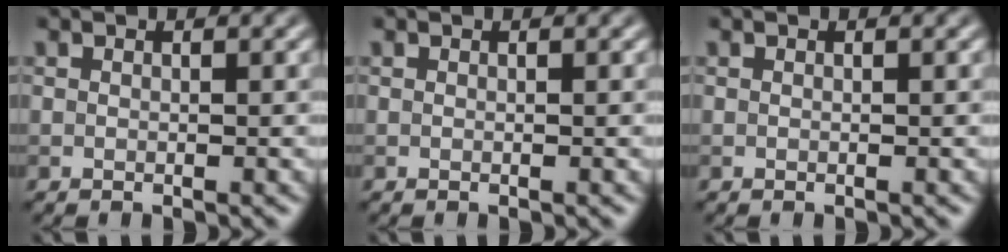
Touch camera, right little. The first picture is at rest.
{"total": 0.0}
{"total": 0.0}